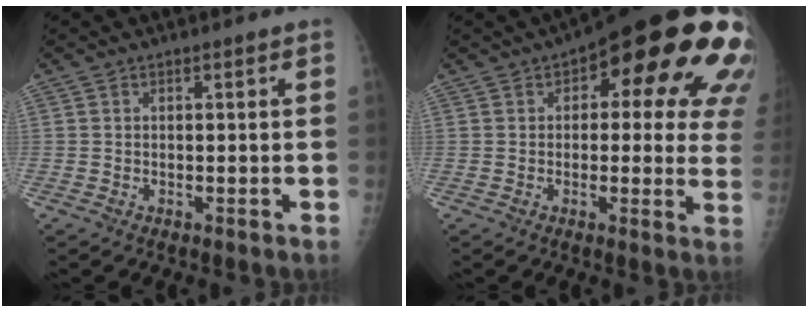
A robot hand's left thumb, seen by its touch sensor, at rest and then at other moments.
{"total": 23.5, "force": [9.3, 9.3, 19.4], "torque": [-0.189, 0.005, 0.112]}